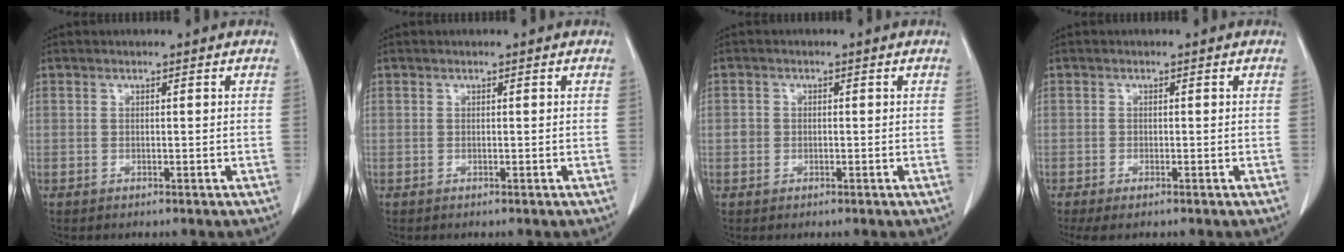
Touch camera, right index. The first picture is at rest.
{"total": 0.0}
{"total": 1.4, "force": [-0.1, 1.3, 0.4], "torque": [-0.007, 0.006, 0.000]}
{"total": 2.5, "force": [-1.7, 0.6, 1.6], "torque": [-0.025, -0.007, -0.026]}